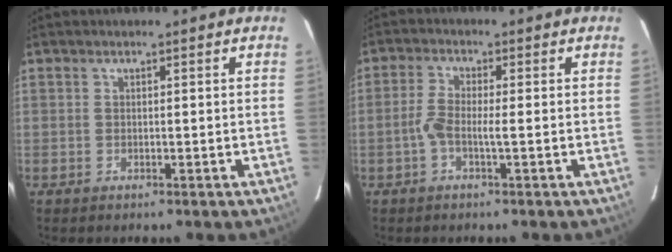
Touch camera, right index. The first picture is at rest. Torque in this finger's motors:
{"motor_torque": [0.75, -0.31, 0.39, 0.10]}